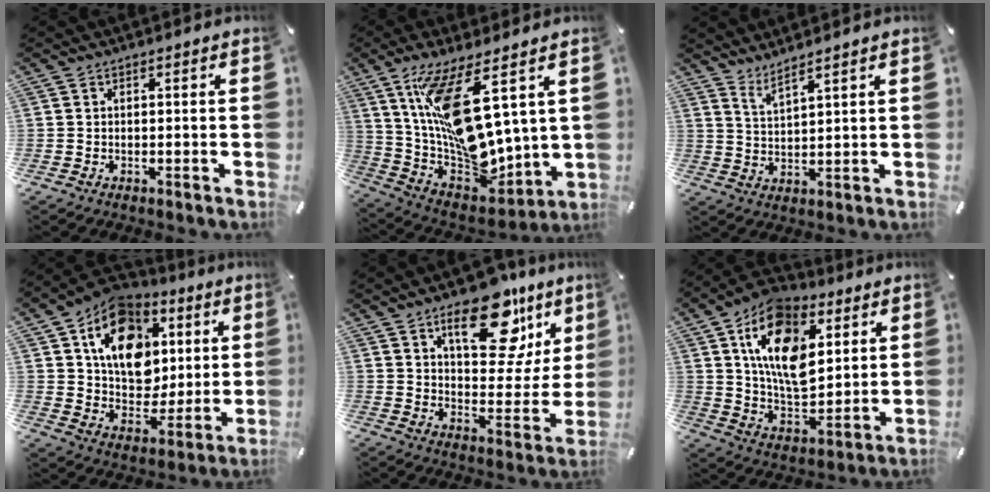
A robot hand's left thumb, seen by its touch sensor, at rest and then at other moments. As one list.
[{"total": 18.4, "force": [8.5, 7.3, 14.6], "torque": [-0.273, -0.082, 0.143]}, {"total": 4.0, "force": [3.7, -0.3, 1.3], "torque": [-0.035, -0.021, 0.067]}, {"total": 16.5, "force": [5.9, 12.8, 8.7], "torque": [-0.135, -0.021, 0.113]}, {"total": 19.3, "force": [11.4, 9.7, 12.2], "torque": [-0.155, -0.066, 0.187]}, {"total": 18.4, "force": [7.1, 11.7, 12.3], "torque": [-0.224, -0.021, 0.125]}]